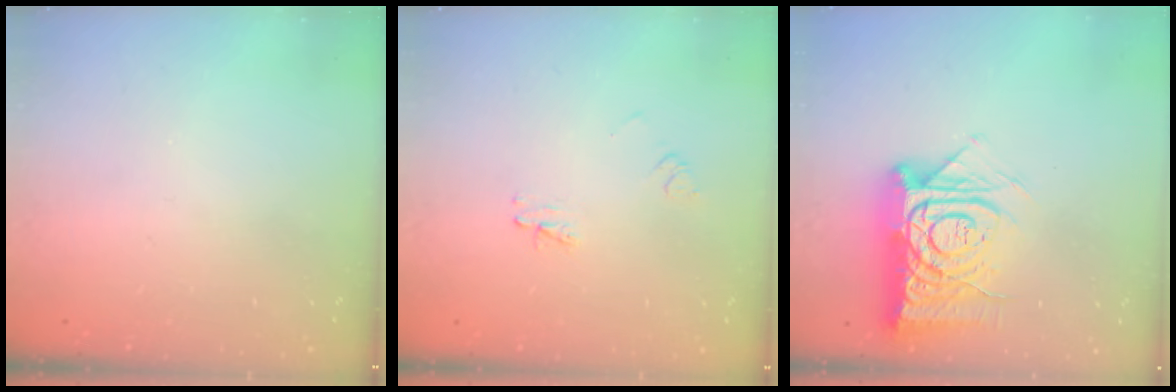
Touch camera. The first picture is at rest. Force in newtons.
{"total": 2.9, "press": 2.9, "slide": 0.3}
{"total": 17.8, "press": 17.8, "slide": 1.7}